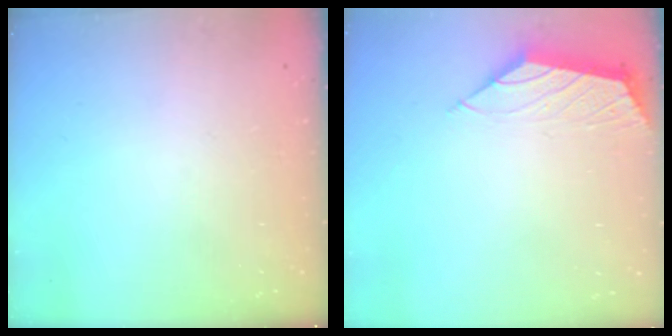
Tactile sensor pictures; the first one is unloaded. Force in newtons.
{"total": 1.8, "press": 1.7, "slide": 0.5}